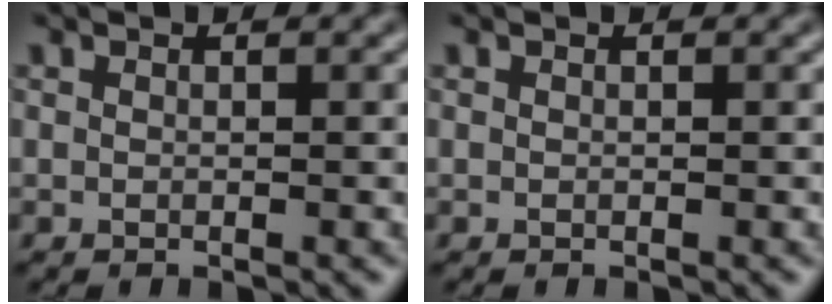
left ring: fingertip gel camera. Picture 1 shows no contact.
{"total": 0.0}